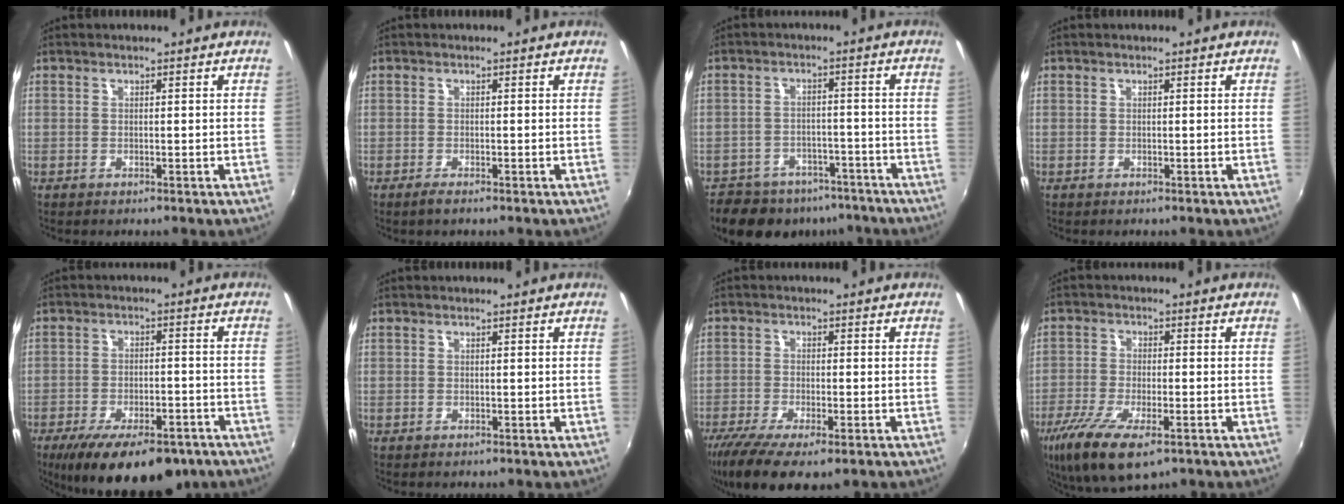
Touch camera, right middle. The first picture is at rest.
{"total": 1.3, "force": [-1.0, 0.1, 0.9], "torque": [-0.019, -0.004, -0.020]}
{"total": 16.7, "force": [-12.7, 8.8, 6.3], "torque": [-0.150, 0.003, -0.170]}
{"total": 0.0}
{"total": 18.2, "force": [-12.5, 7.2, 11.0], "torque": [-0.205, -0.034, -0.175]}
{"total": 0.0}
{"total": 11.0, "force": [-7.2, 3.3, 7.6], "torque": [-0.170, -0.046, -0.127]}
{"total": 12.8, "force": [-7.6, 4.4, 9.2], "torque": [-0.205, -0.049, -0.137]}